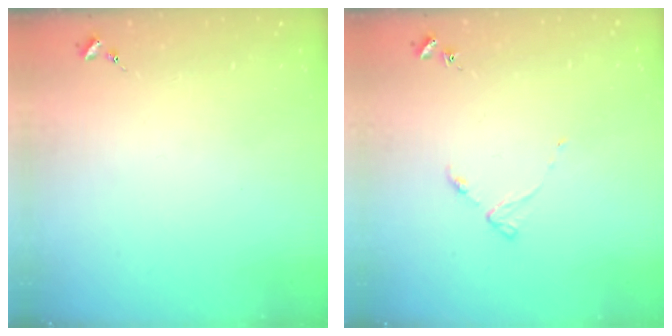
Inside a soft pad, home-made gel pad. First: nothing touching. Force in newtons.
{"total": 3.3, "press": 3.3, "slide": 0.4}